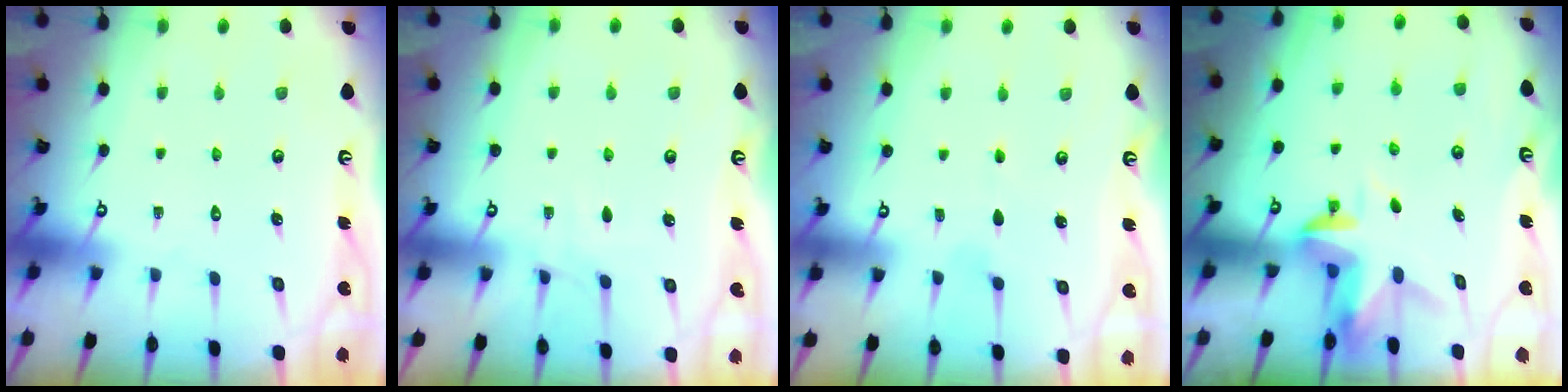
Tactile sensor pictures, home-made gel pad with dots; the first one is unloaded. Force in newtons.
{"total": 4.2, "press": 4.1, "slide": 0.6}
{"total": 3.0, "press": 2.5, "slide": 1.6}
{"total": 3.1, "press": 3.0, "slide": 0.4}